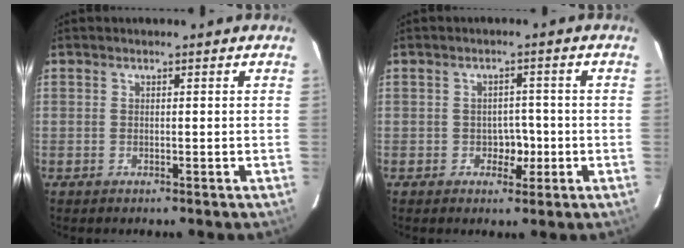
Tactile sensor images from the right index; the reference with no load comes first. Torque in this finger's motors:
{"motor_torque": [0.37, 0.23, 0.07, 0.01]}